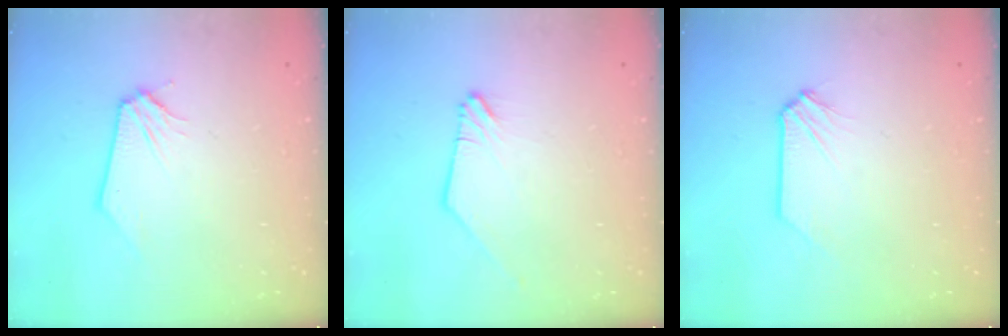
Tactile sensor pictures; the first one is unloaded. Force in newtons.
{"total": 0.0}
{"total": 0.0}